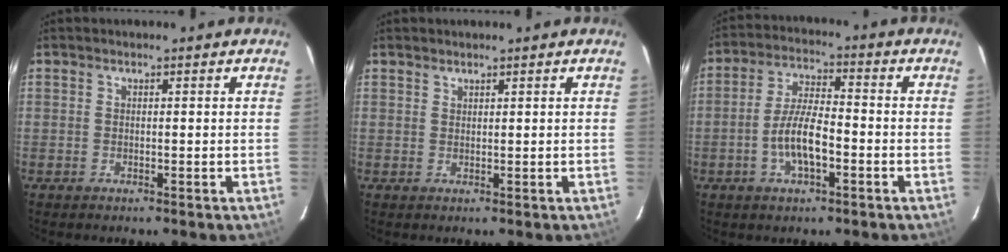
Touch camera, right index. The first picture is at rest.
{"total": 0.8, "force": [0.7, 0.4, 0.0], "torque": [-0.001, 0.001, 0.013]}
{"total": 8.2, "force": [-2.8, 2.7, 7.2], "torque": [-0.145, 0.007, -0.050]}